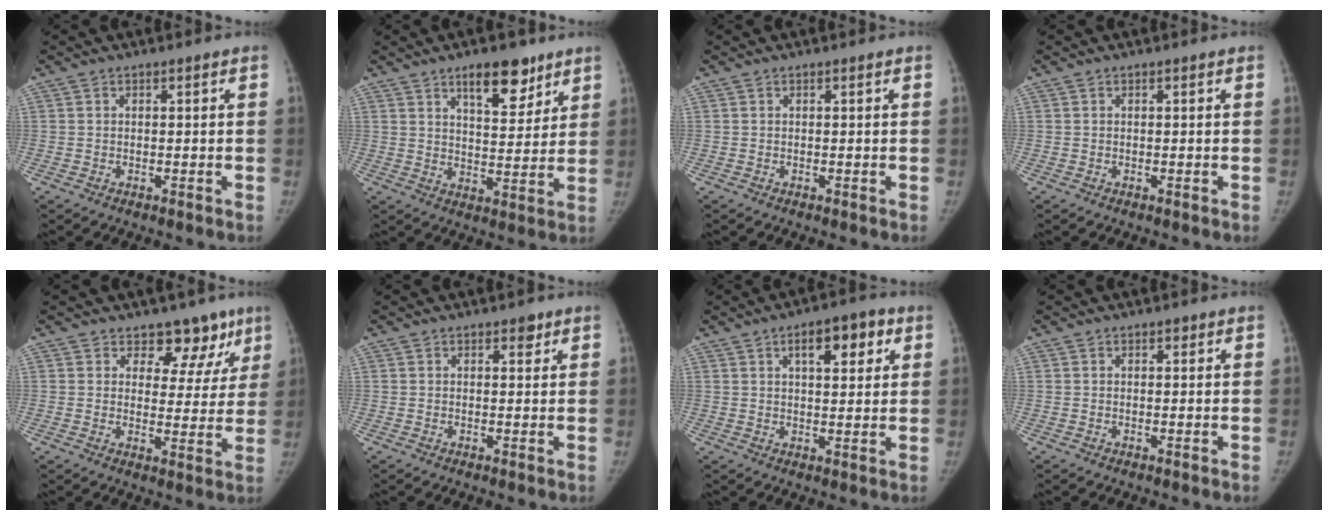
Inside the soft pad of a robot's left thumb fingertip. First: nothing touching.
{"total": 10.1, "force": [6.6, 4.2, 6.4], "torque": [-0.066, -0.040, 0.103]}
{"total": 0.0}
{"total": 0.0}
{"total": 9.0, "force": [6.4, 5.8, 2.5], "torque": [0.019, -0.033, 0.070]}
{"total": 1.7, "force": [1.1, 1.0, 0.9], "torque": [0.001, -0.004, 0.011]}
{"total": 8.4, "force": [3.6, 3.6, 6.6], "torque": [-0.070, -0.002, 0.049]}
{"total": 0.6, "force": [0.3, 0.4, 0.3], "torque": [0.001, 0.000, 0.003]}